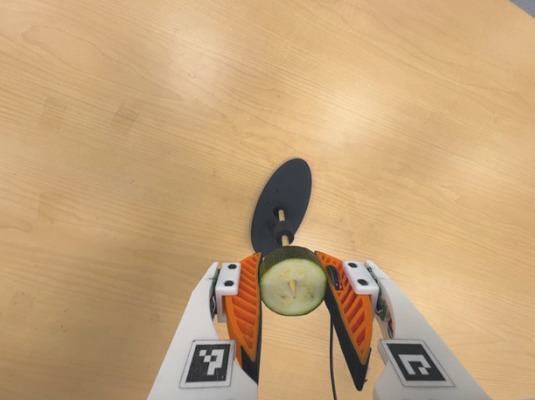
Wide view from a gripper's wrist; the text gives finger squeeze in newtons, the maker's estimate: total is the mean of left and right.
{"total": 12.0, "left": 11.3, "right": 12.6}